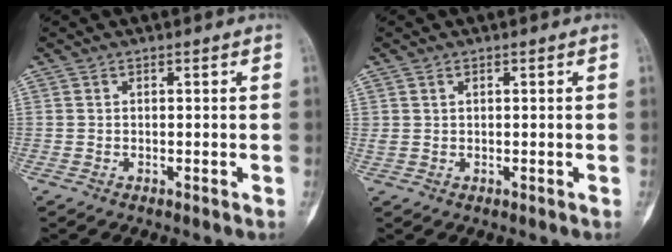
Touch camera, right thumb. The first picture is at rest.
{"total": 1.3, "force": [0.7, 0.8, 0.7], "torque": [-0.015, 0.002, 0.016]}